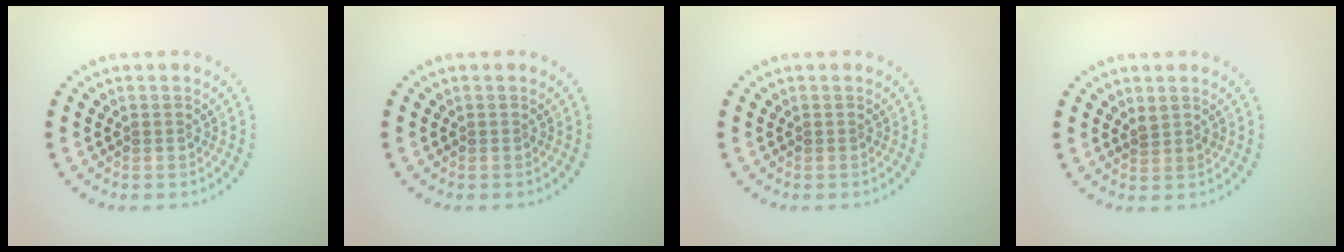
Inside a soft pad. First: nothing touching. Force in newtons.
{"total": 0.0}
{"total": 0.0}
{"total": 1.1, "press": 0.9, "slide": 0.7}